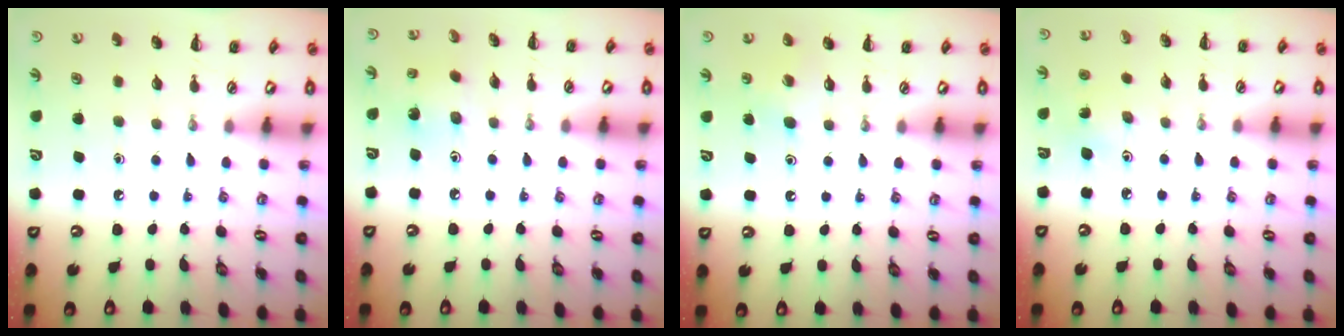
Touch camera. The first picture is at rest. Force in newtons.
{"total": 2.7, "press": 2.6, "slide": 0.7}
{"total": 4.5, "press": 4.2, "slide": 1.5}
{"total": 3.7, "press": 3.5, "slide": 1.1}